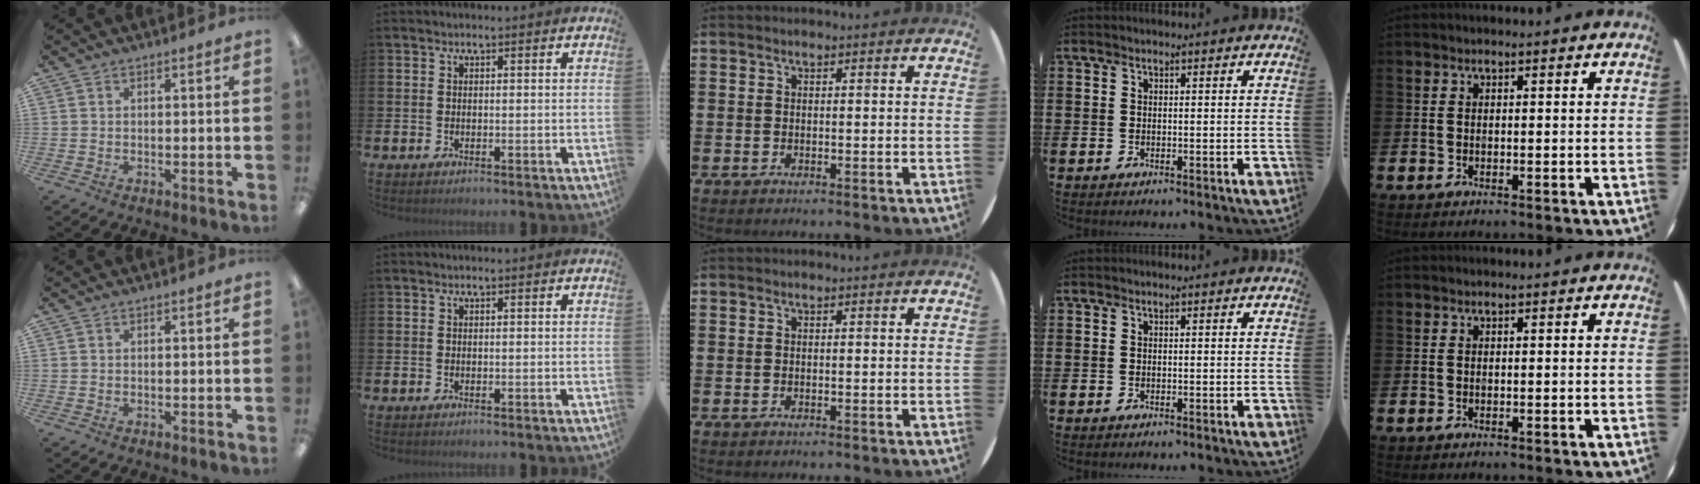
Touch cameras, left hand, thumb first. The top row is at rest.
{}